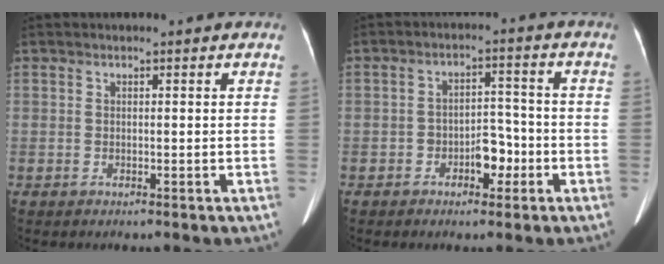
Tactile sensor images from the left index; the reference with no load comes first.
{"total": 4.7, "force": [-2.2, 2.7, 3.1], "torque": [-0.047, 0.014, -0.036]}